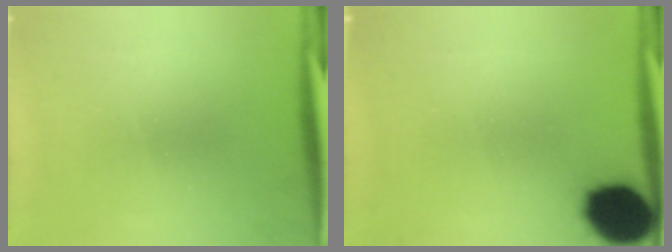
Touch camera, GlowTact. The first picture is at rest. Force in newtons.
{"total": 13.7}